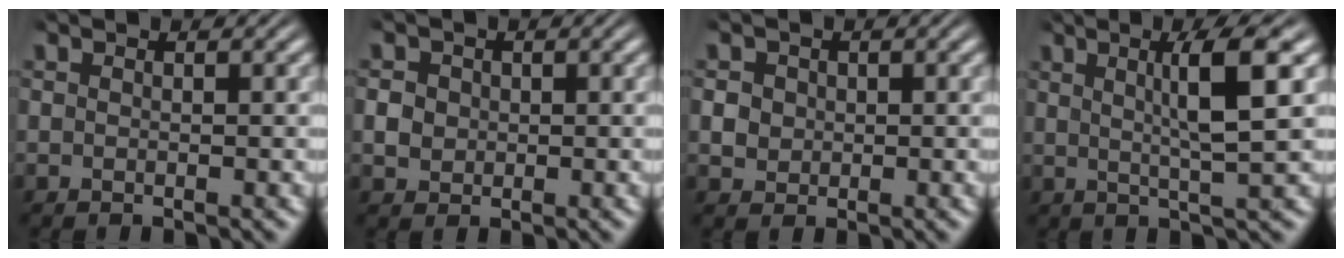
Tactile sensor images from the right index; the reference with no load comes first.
{"total": 2.2, "force": [0.0, 2.1, 0.8], "torque": [-0.018, -0.007, 0.004]}
{"total": 2.6, "force": [0.1, 2.5, 0.9], "torque": [-0.022, -0.008, 0.006]}
{"total": 4.9, "force": [2.1, -0.1, 4.4], "torque": [-0.066, 0.007, 0.036]}